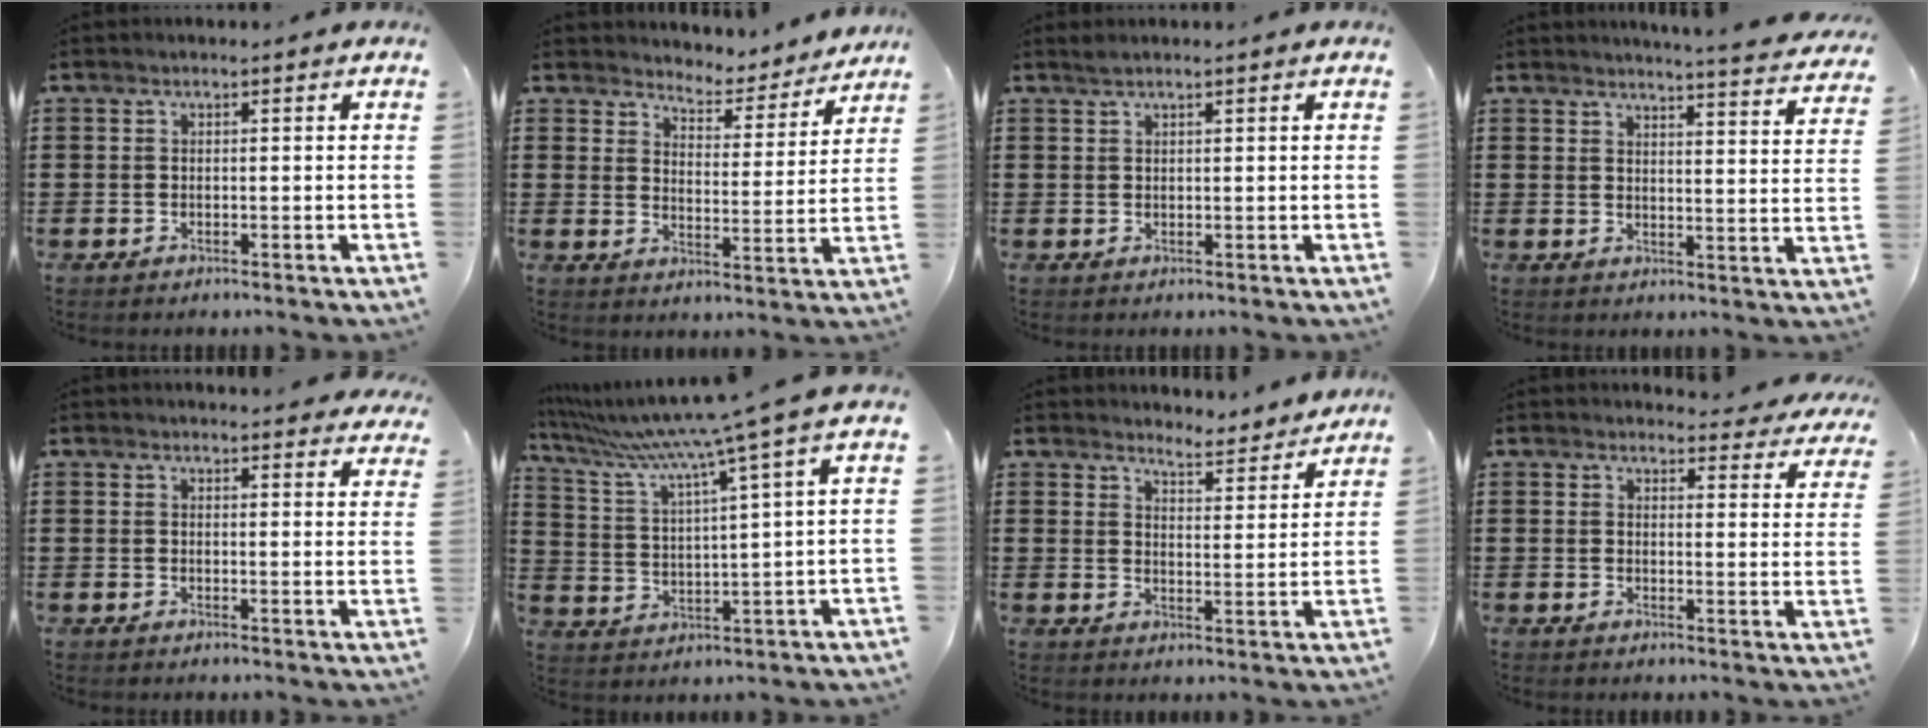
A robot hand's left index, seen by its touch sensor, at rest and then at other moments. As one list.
[{"total": 4.6, "force": [4.5, 0.4, 0.0], "torque": [-0.020, -0.040, 0.074]}, {"total": 0.9, "force": [0.7, -0.1, 0.5], "torque": [-0.010, -0.001, 0.014]}, {"total": 4.0, "force": [3.9, -0.8, 0.7], "torque": [-0.022, -0.030, 0.064]}, {"total": 2.8, "force": [2.8, 0.1, 0.4], "torque": [-0.006, -0.012, 0.051]}, {"total": 8.1, "force": [6.1, -1.3, 5.2], "torque": [-0.128, -0.047, 0.096]}, {"total": 4.5, "force": [4.5, 0.0, 0.4], "torque": [-0.019, -0.027, 0.078]}, {"total": 3.6, "force": [3.5, 0.5, 0.7], "torque": [-0.012, -0.020, 0.061]}]